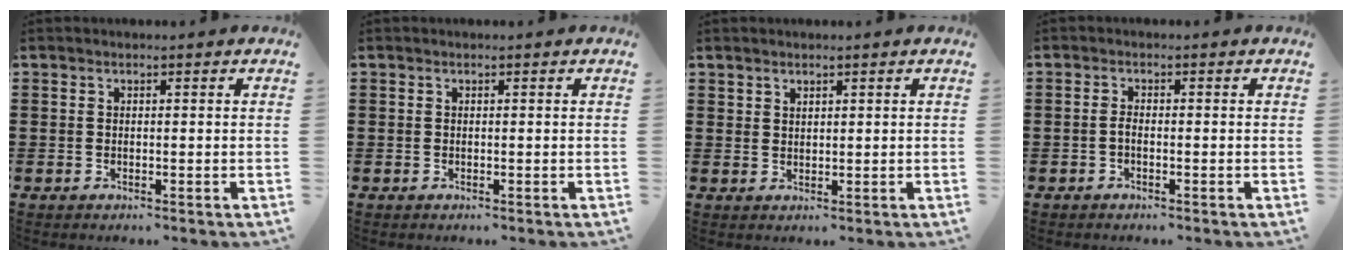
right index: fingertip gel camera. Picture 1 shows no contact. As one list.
[{"total": 0.0}, {"total": 1.5, "force": [1.4, 0.6, 0.0], "torque": [-0.002, 0.002, 0.027]}, {"total": 1.2, "force": [-0.6, 0.3, 0.9], "torque": [-0.028, -0.005, -0.013]}]